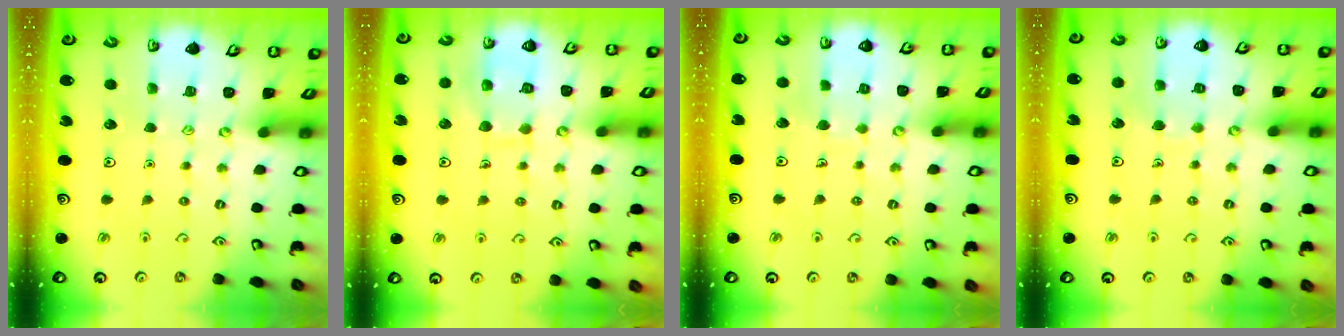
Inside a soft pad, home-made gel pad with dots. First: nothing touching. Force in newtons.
{"total": 9.4, "press": 9.4, "slide": 0.9}
{"total": 3.5, "press": 3.5, "slide": 0.2}
{"total": 4.4, "press": 4.4, "slide": 0.3}